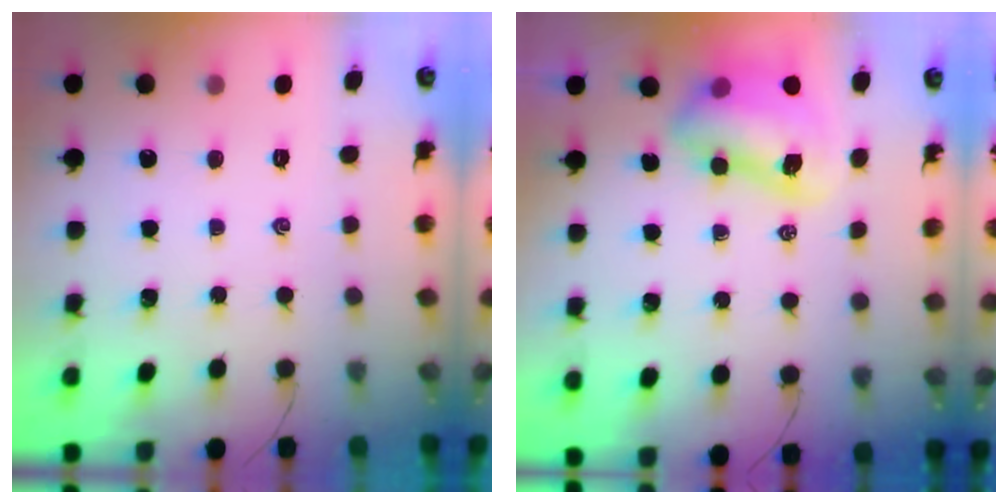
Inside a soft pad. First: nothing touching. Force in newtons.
{"total": 9.9, "press": 9.6, "slide": 2.1}